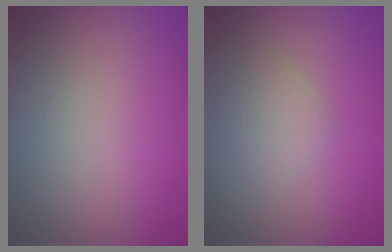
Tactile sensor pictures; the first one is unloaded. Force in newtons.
{"total": 1.8, "press": 1.8, "slide": 0.0}